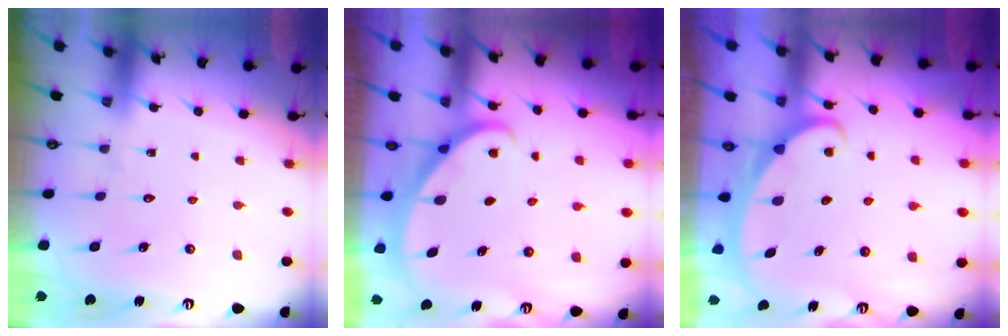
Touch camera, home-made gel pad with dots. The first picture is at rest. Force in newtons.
{"total": 2.7, "press": 2.7, "slide": 0.1}
{"total": 2.6, "press": 2.5, "slide": 0.3}